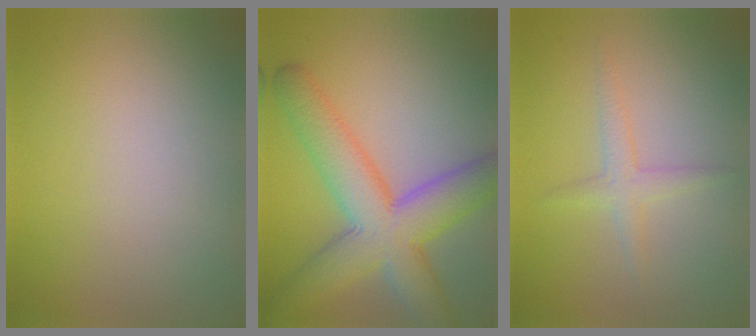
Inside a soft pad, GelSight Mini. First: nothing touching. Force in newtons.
{"total": 9.0, "press": 9.0, "slide": 0.3}
{"total": 1.8, "press": 1.8, "slide": 0.1}